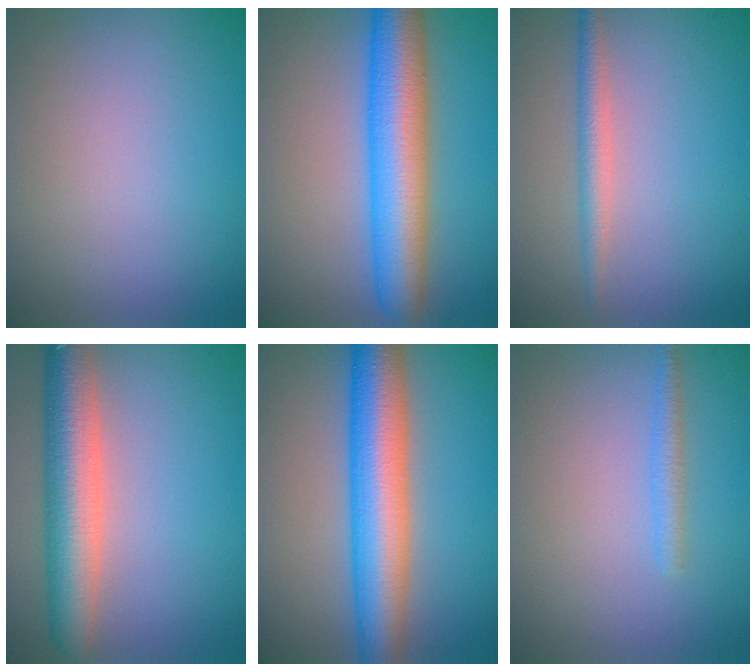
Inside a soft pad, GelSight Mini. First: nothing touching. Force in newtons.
{"total": 9.1, "press": 9.1, "slide": 0.2}
{"total": 2.2, "press": 2.2, "slide": 0.0}
{"total": 7.6, "press": 7.6, "slide": 0.4}
{"total": 9.6, "press": 9.6, "slide": 0.1}
{"total": 1.6, "press": 1.6, "slide": 0.0}